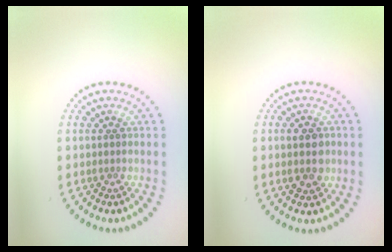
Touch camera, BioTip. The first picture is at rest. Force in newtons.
{"total": 2.9, "press": 2.9, "slide": 0.1}